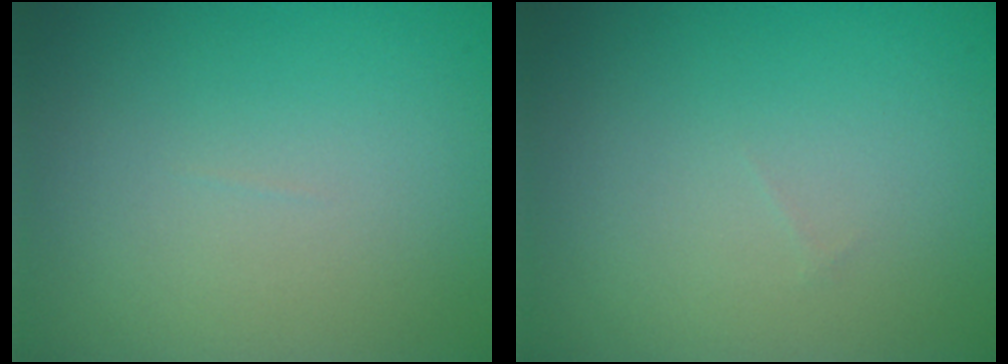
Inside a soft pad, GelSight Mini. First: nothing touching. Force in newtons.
{"total": 0.0}